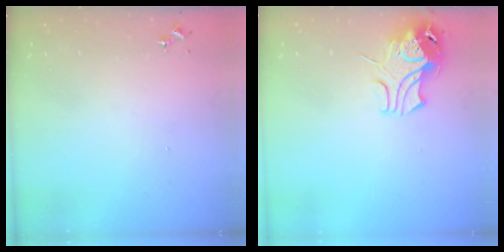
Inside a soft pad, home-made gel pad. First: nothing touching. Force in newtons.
{"total": 9.7, "press": 9.6, "slide": 1.4}